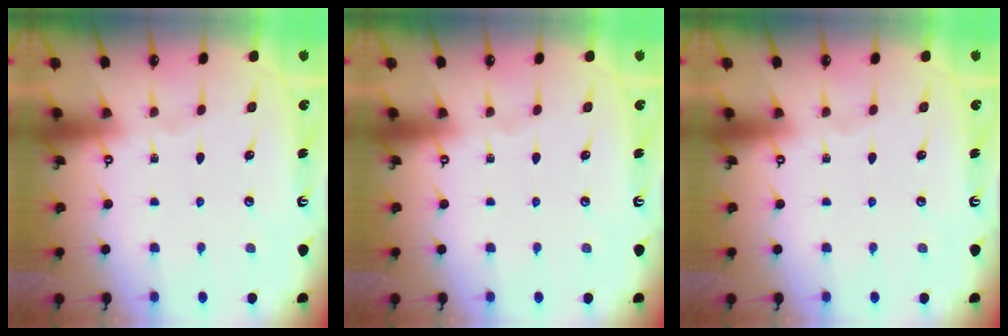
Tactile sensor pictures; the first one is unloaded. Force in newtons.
{"total": 0.0}
{"total": 0.0}